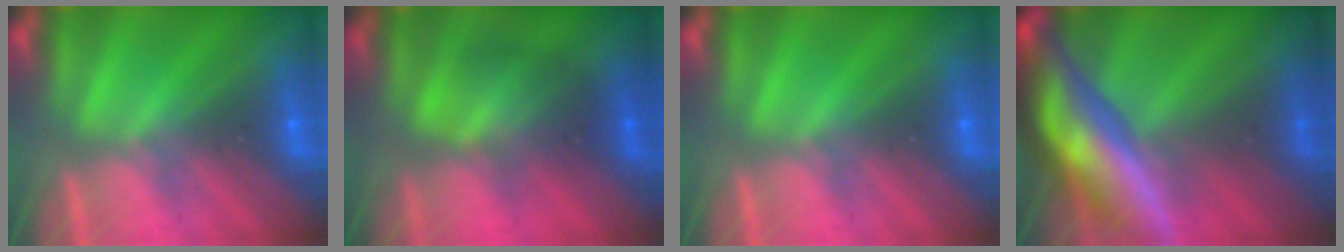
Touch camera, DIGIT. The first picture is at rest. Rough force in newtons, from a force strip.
{"total": 2.1}
{"total": 0.0}
{"total": 7.1}